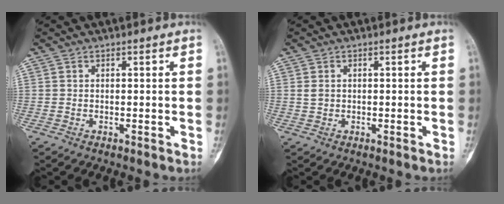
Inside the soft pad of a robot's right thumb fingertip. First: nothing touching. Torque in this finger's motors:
{"motor_torque": [-0.03, -0.03, 0.21, 0.10, 0.00]}